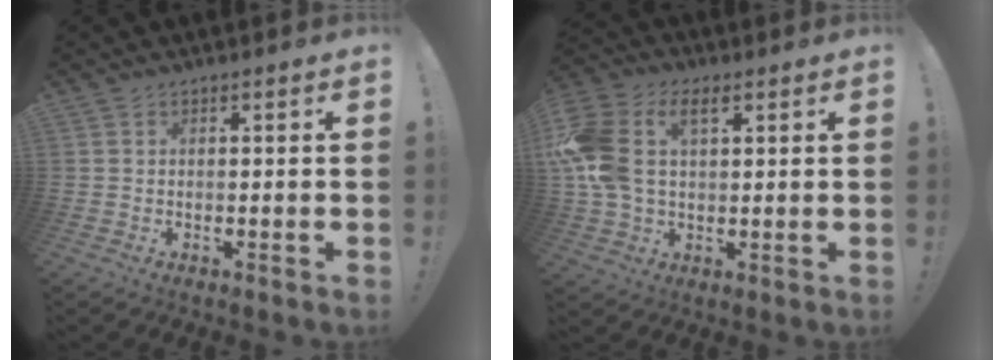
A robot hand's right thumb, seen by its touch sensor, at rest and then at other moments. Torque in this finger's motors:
{"motor_torque": [2.08, 2.07, 1.50, 0.25, 0.57]}